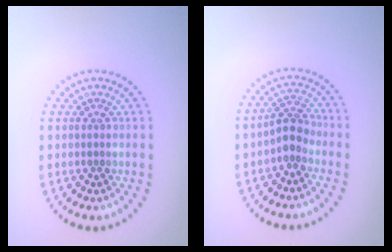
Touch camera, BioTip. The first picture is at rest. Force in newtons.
{"total": 2.3, "press": 2.0, "slide": 1.1}